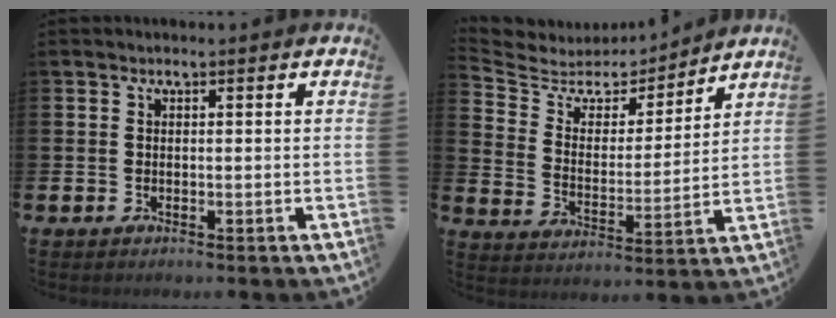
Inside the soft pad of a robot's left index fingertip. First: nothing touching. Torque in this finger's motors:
{"motor_torque": [1.02, -1.12, 0.04, -0.01]}